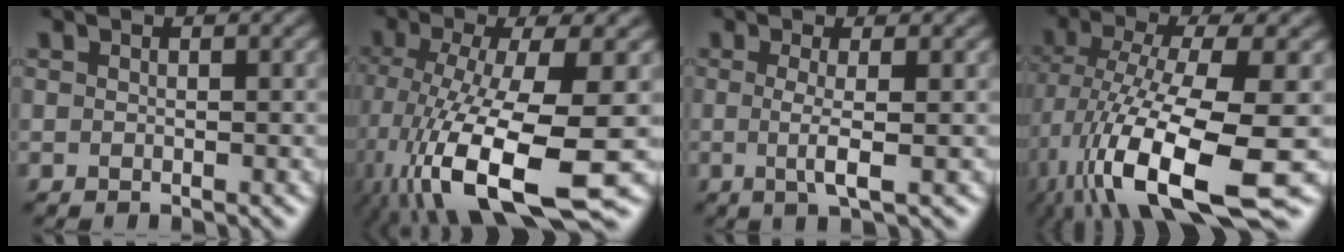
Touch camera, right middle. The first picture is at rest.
{"total": 13.2, "force": [-5.1, 3.8, 11.5], "torque": [-0.233, -0.025, -0.082]}
{"total": 2.7, "force": [-0.2, 0.5, 2.6], "torque": [-0.050, -0.007, -0.006]}
{"total": 13.2, "force": [-4.3, 4.2, 11.7], "torque": [-0.222, -0.017, -0.075]}